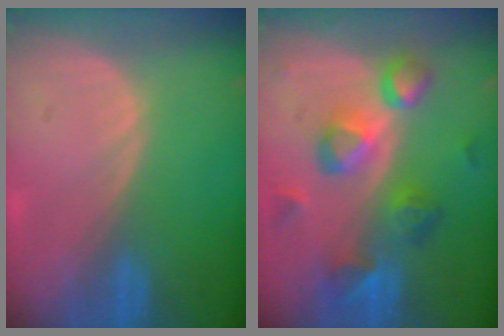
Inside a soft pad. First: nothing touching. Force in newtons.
{"total": 9.4, "press": 8.4, "slide": 4.3}